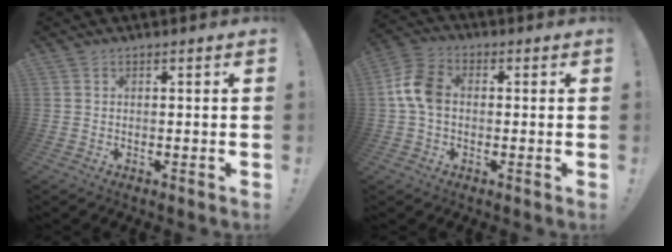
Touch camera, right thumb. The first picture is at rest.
{"total": 9.7, "force": [0.1, 6.5, 7.1], "torque": [-0.147, 0.013, 0.007]}